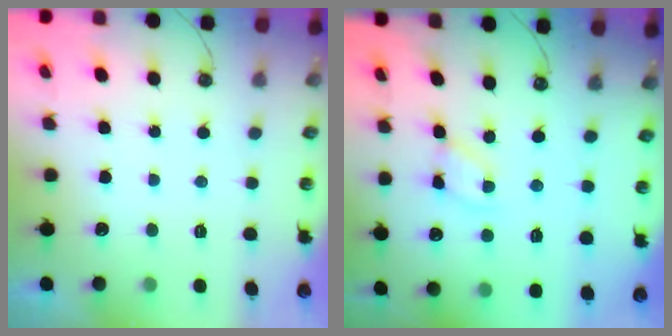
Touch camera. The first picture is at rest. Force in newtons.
{"total": 2.7, "press": 2.7, "slide": 0.4}